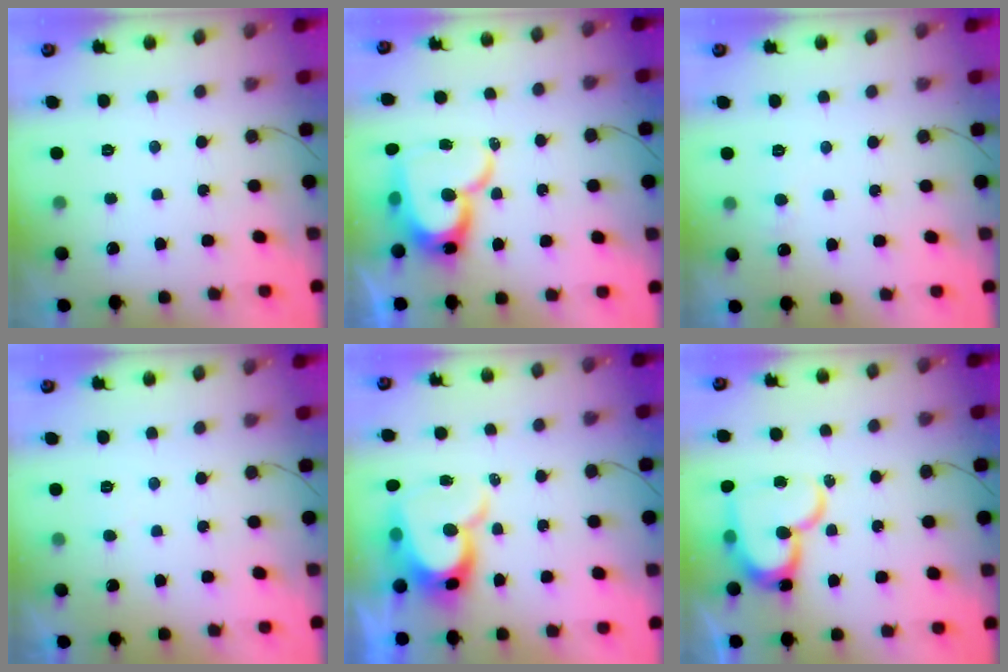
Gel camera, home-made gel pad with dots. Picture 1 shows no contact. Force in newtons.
{"total": 17.2, "press": 17.2, "slide": 1.8}
{"total": 4.8, "press": 4.8, "slide": 0.4}
{"total": 2.3, "press": 2.3, "slide": 0.2}
{"total": 13.0, "press": 13.0, "slide": 1.1}
{"total": 17.1, "press": 17.1, "slide": 1.7}